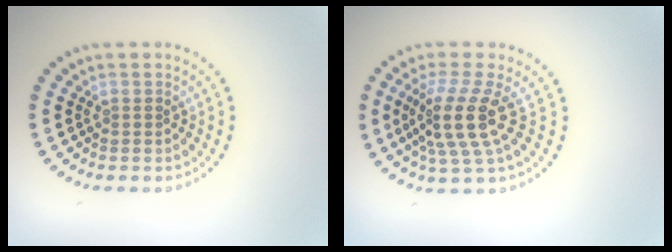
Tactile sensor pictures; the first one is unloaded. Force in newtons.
{"total": 4.3, "press": 3.3, "slide": 2.8}